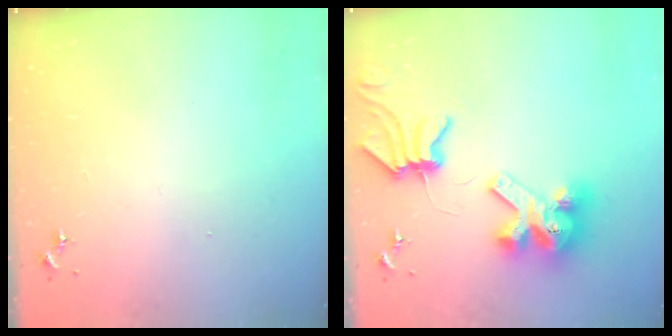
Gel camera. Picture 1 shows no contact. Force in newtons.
{"total": 12.4, "press": 12.2, "slide": 1.7}